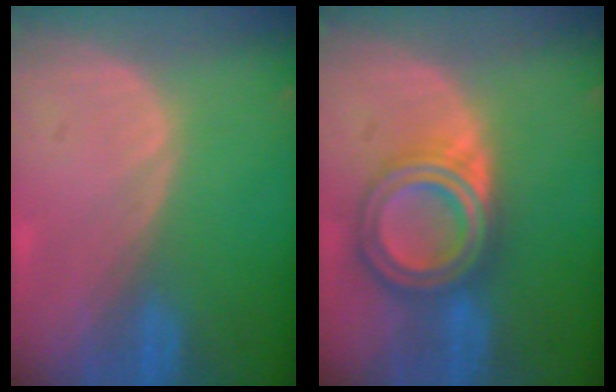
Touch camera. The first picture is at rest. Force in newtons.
{"total": 7.8, "press": 7.8, "slide": 0.5}